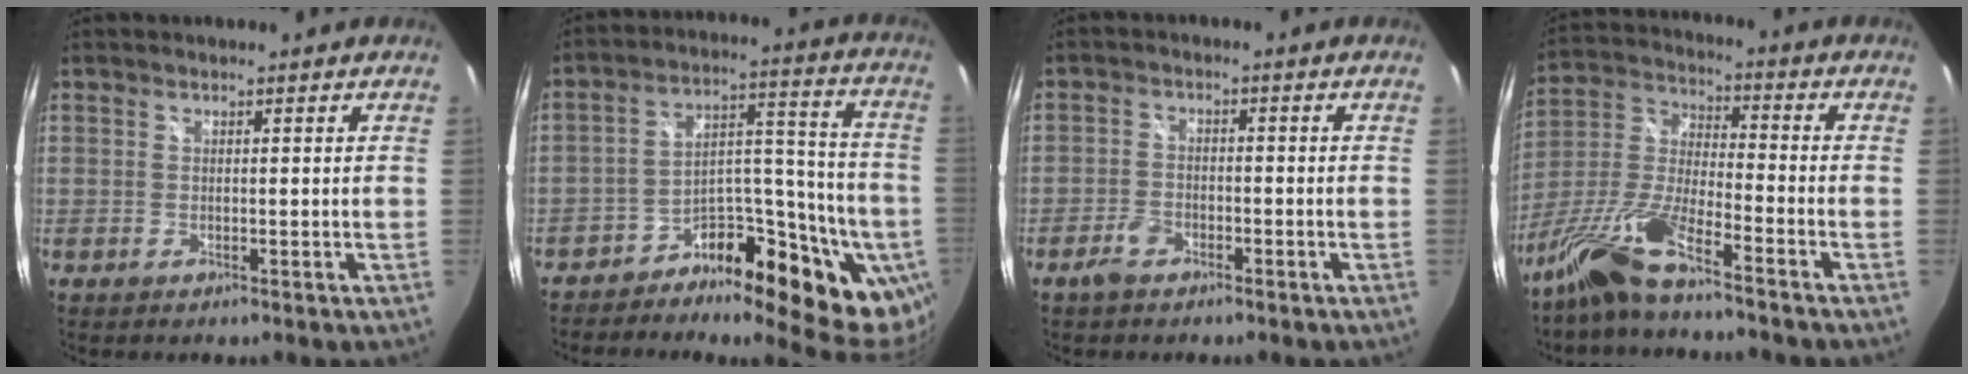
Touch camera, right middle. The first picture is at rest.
{"total": 18.2, "force": [-9.9, 10.2, 11.4], "torque": [-0.115, 0.037, -0.151]}
{"total": 4.0, "force": [-2.9, 2.2, 1.8], "torque": [-0.048, 0.002, -0.052]}
{"total": 12.3, "force": [-9.1, 1.4, 8.1], "torque": [-0.183, -0.003, -0.187]}